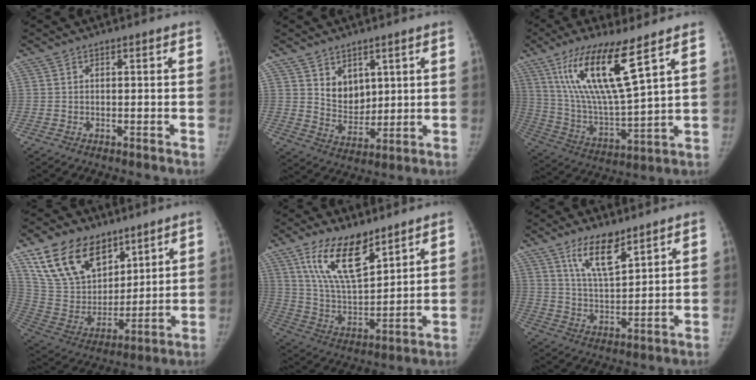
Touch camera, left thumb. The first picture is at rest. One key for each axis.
{"total": 6.9, "fx": 3.2, "fy": 5.1, "fz": 3.5, "tx": -0.028, "ty": -0.029, "tz": 0.069}
{"total": 18.4, "fx": 9.7, "fy": 3.4, "fz": 15.2, "tx": -0.292, "ty": -0.051, "tz": 0.190}
{"total": 20.2, "fx": 12.2, "fy": 12.6, "fz": 10.0, "tx": -0.146, "ty": -0.044, "tz": 0.236}
{"total": 15.3, "fx": 9.5, "fy": 6.3, "fz": 10.2, "tx": -0.157, "ty": -0.051, "tz": 0.189}
{"total": 9.5, "fx": 6.3, "fy": 3.2, "fz": 6.3, "tx": -0.100, "ty": -0.042, "tz": 0.122}